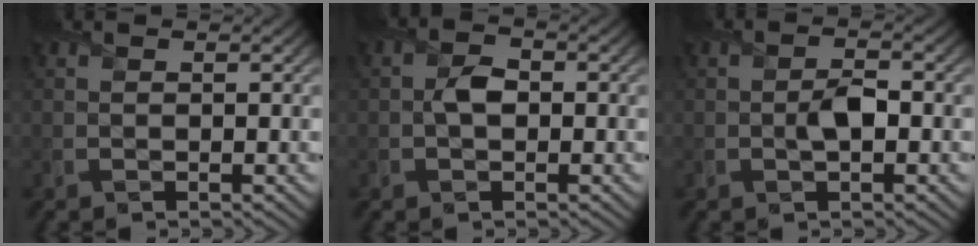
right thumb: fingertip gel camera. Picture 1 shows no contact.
{"total": 2.3, "force": [-0.3, 1.6, 1.6], "torque": [-0.033, 0.002, -0.009]}
{"total": 2.6, "force": [-0.4, 1.3, 2.1], "torque": [-0.041, -0.001, -0.008]}